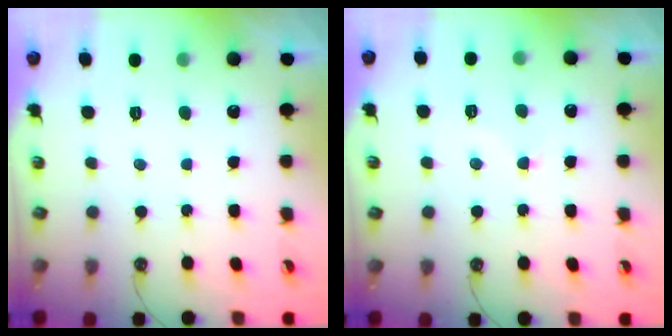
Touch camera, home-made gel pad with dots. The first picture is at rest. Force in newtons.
{"total": 3.4, "press": 3.4, "slide": 0.5}